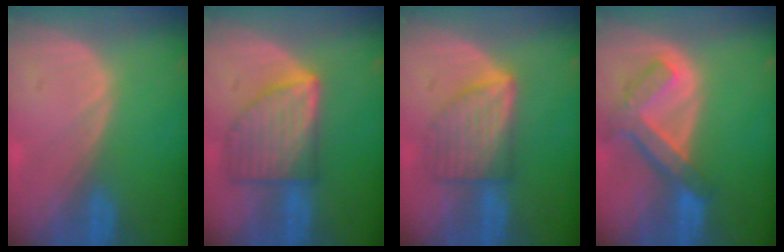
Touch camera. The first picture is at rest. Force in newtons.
{"total": 8.1, "press": 8.1, "slide": 0.3}
{"total": 6.6, "press": 6.6, "slide": 0.1}
{"total": 7.5, "press": 6.5, "slide": 3.7}